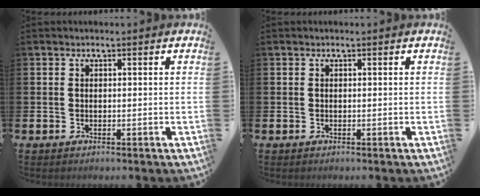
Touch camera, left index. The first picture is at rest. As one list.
[{"total": 0.0}]